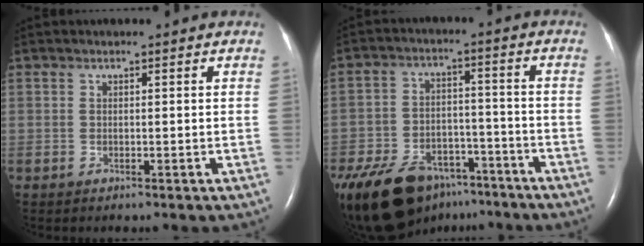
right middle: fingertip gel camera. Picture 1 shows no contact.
{"total": 20.8, "force": [-14.6, 10.8, 10.2], "torque": [-0.243, -0.015, -0.230]}